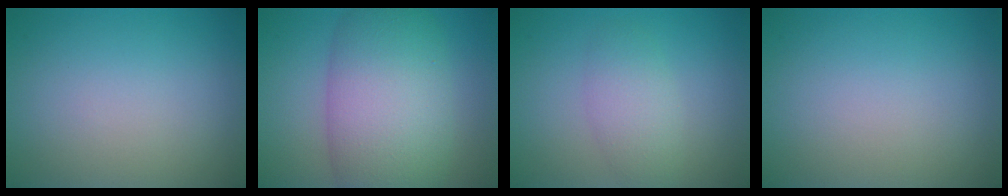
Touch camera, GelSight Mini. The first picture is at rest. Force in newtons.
{"total": 10.7, "press": 10.7, "slide": 0.3}
{"total": 2.9, "press": 2.9, "slide": 0.1}
{"total": 0.0}